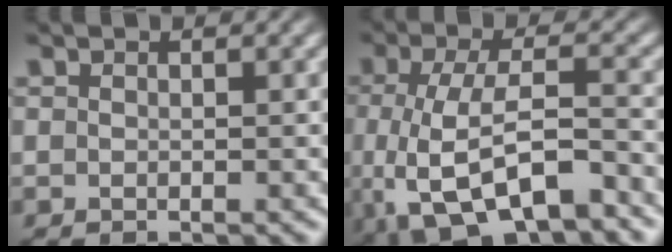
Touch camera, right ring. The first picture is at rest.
{"total": 9.7, "force": [-3.9, 5.5, 7.0], "torque": [-0.173, -0.055, -0.031]}